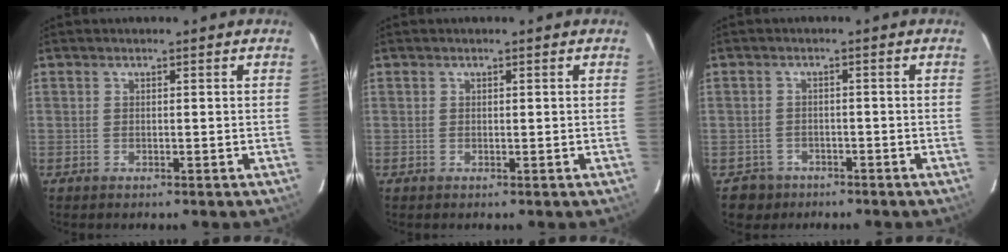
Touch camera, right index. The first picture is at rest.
{"total": 0.0}
{"total": 3.6, "force": [-2.0, 2.9, -0.7], "torque": [0.012, 0.011, -0.033]}